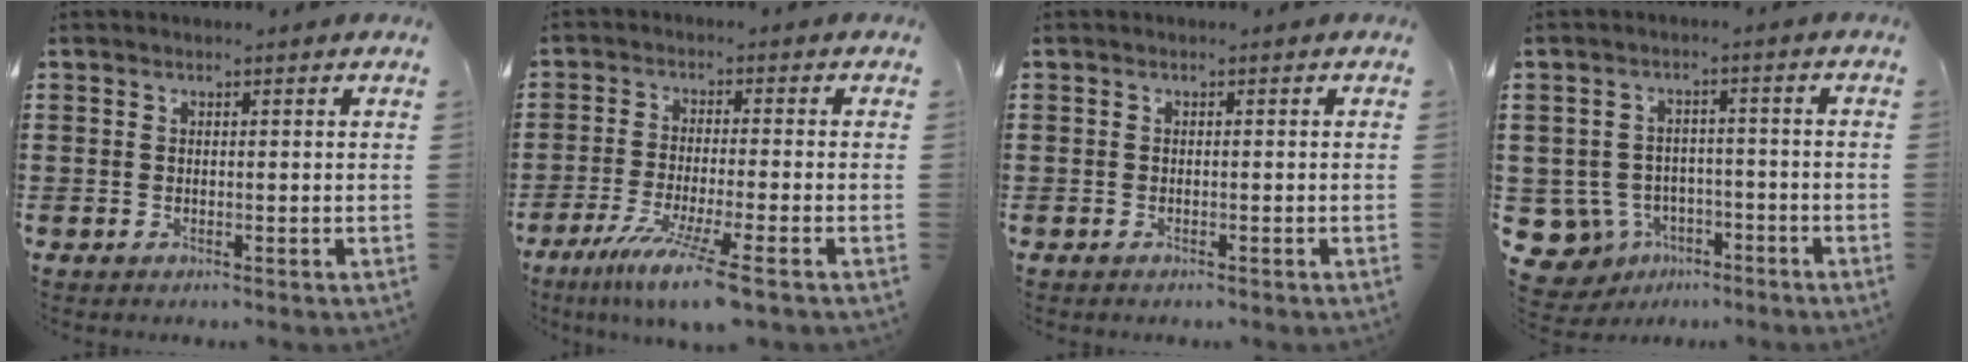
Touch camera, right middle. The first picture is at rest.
{"total": 8.0, "force": [-5.6, -0.2, 5.7], "torque": [-0.108, -0.016, -0.102]}
{"total": 0.5, "force": [-0.4, 0.3, -0.1], "torque": [0.002, 0.001, -0.009]}
{"total": 5.7, "force": [-3.5, 4.2, 1.6], "torque": [-0.064, 0.009, -0.070]}